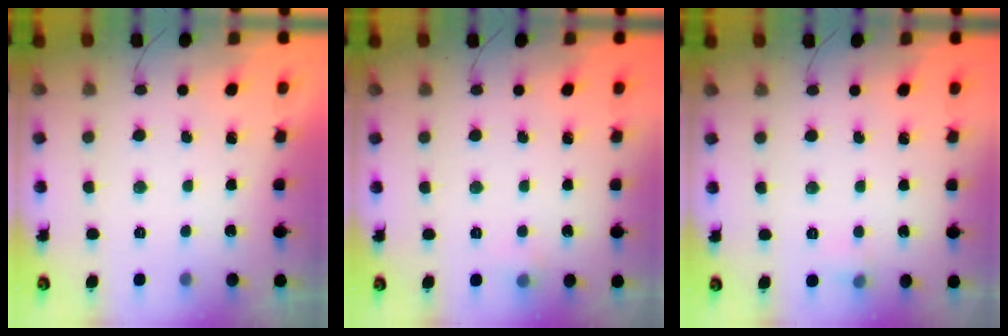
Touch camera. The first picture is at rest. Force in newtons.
{"total": 4.3, "press": 4.1, "slide": 1.4}
{"total": 4.0, "press": 3.7, "slide": 1.3}